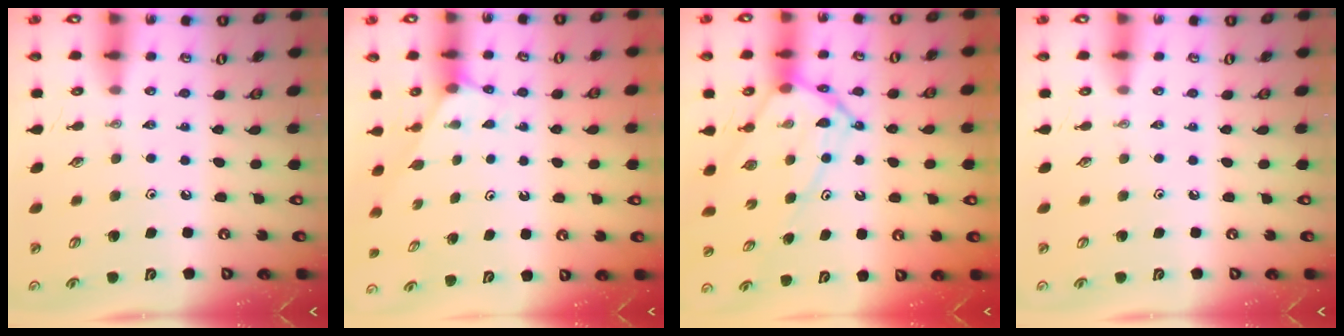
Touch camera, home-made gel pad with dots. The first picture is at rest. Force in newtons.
{"total": 2.8, "press": 2.8, "slide": 0.3}
{"total": 13.4, "press": 13.4, "slide": 1.3}
{"total": 0.0}